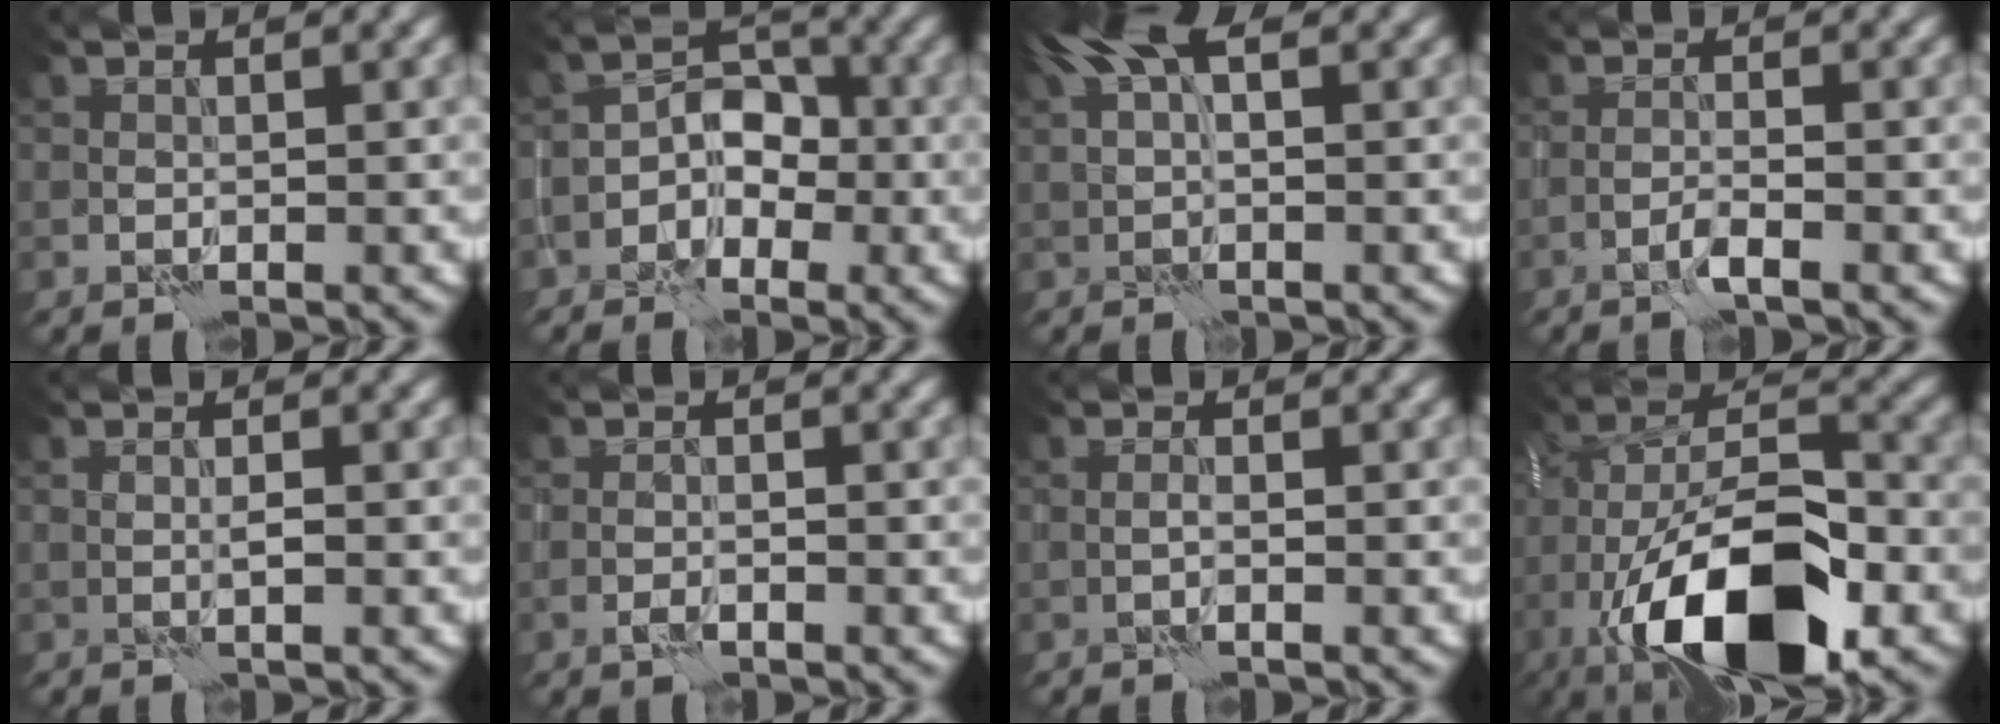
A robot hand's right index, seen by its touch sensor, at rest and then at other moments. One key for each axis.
{"total": 3.2, "fx": -1.4, "fy": 2.2, "fz": 1.8, "tx": 0.000, "ty": 0.012, "tz": -0.036}
{"total": 2.8, "fx": 1.9, "fy": 0.5, "fz": 2.0, "tx": -0.033, "ty": 0.007, "tz": 0.031}
{"total": 1.2, "fx": -0.8, "fy": -0.4, "fz": 0.8, "tx": -0.018, "ty": 0.006, "tz": -0.018}
{"total": 0.9, "fx": 0.4, "fy": -0.8, "fz": 0.0, "tx": -0.001, "ty": 0.000, "tz": 0.010}
{"total": 0.8, "fx": -0.6, "fy": 0.2, "fz": 0.6, "tx": -0.011, "ty": 0.003, "tz": -0.012}
{"total": 0.8, "fx": 0.2, "fy": -0.8, "fz": -0.1, "tx": 0.000, "ty": 0.002, "tz": 0.005}
{"total": 15.1, "fx": -7.3, "fy": 6.1, "fz": 11.8, "tx": -0.201, "ty": -0.006, "tz": -0.131}